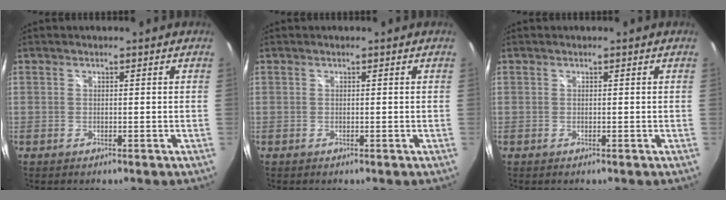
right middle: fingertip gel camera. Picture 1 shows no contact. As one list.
[{"total": 0.0}, {"total": 0.0}]